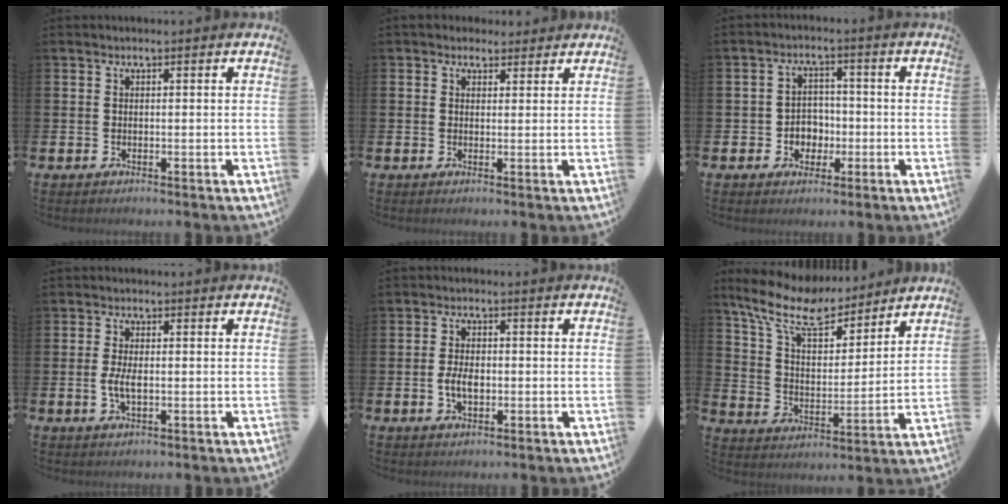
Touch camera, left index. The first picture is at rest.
{"total": 2.4, "force": [2.0, 1.3, -0.2], "torque": [0.005, -0.002, 0.034]}
{"total": 3.5, "force": [-1.0, 3.2, 0.9], "torque": [-0.020, 0.001, -0.028]}
{"total": 2.8, "force": [-0.3, 1.2, 2.5], "torque": [-0.048, 0.003, -0.007]}
{"total": 3.3, "force": [-0.6, 1.9, 2.6], "torque": [-0.041, 0.001, -0.013]}
{"total": 10.9, "force": [9.2, 3.6, 4.6], "torque": [-0.129, -0.051, 0.162]}